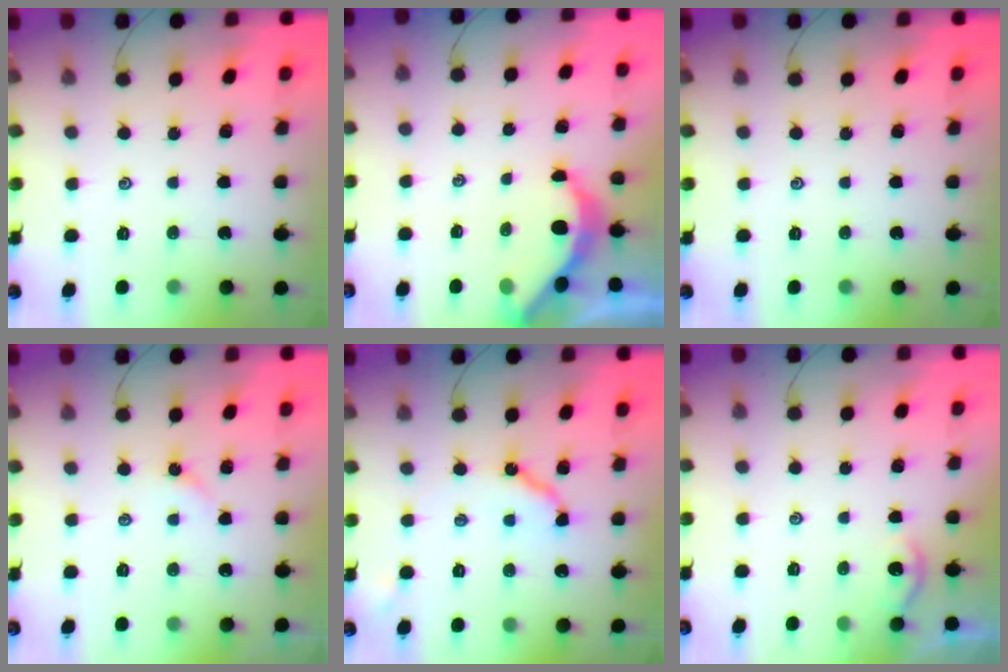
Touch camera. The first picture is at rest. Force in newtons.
{"total": 4.7, "press": 4.6, "slide": 0.5}
{"total": 0.0}
{"total": 1.8, "press": 1.8, "slide": 0.4}
{"total": 9.7, "press": 9.6, "slide": 1.0}
{"total": 2.6, "press": 2.6, "slide": 0.3}